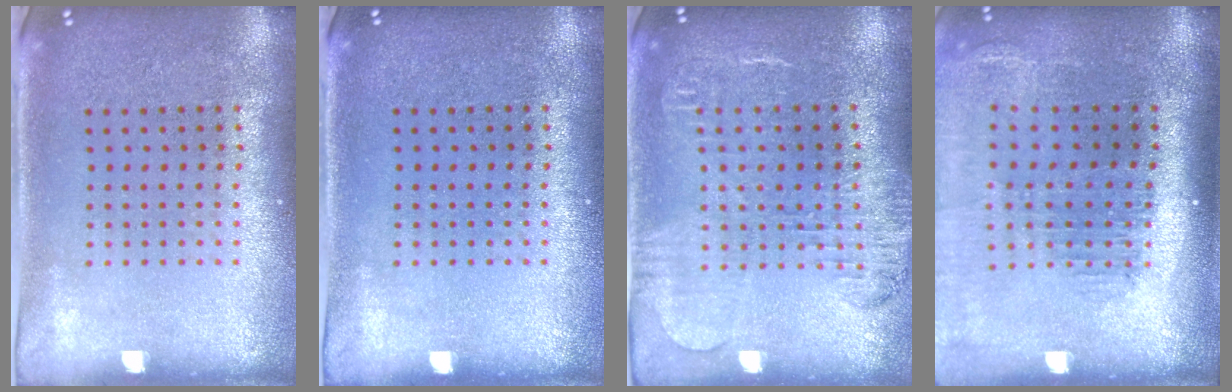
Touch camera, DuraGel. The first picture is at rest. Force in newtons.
{"total": 0.0}
{"total": 1.8, "press": 1.7, "slide": 0.7}
{"total": 1.7, "press": 1.5, "slide": 0.7}